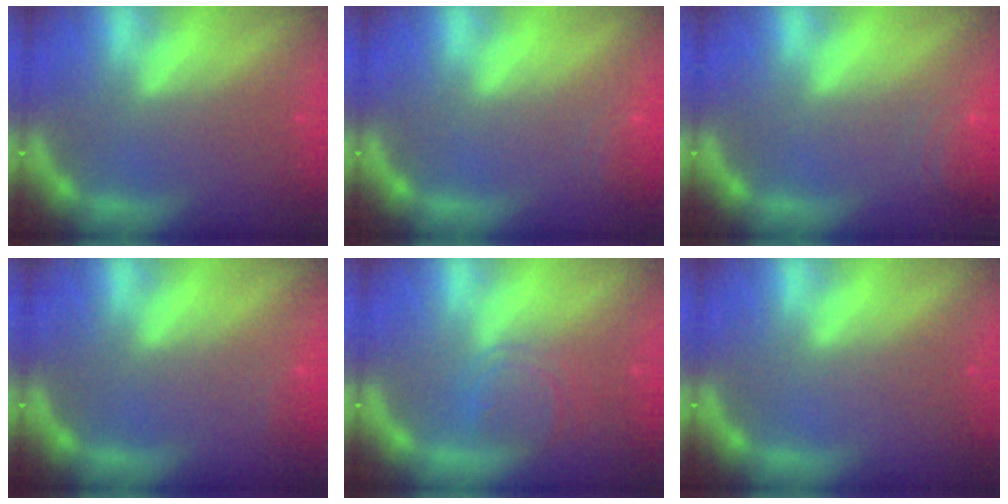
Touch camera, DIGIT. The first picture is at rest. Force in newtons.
{"total": 2.5}
{"total": 5.1}
{"total": 1.4}
{"total": 4.0}
{"total": 0.0}